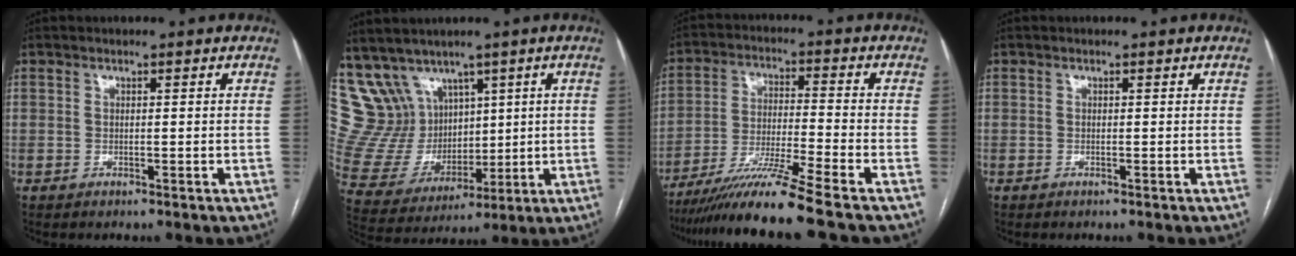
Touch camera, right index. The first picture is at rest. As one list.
[{"total": 13.9, "force": [8.5, 10.3, 3.7], "torque": [-0.103, 0.060, 0.203]}, {"total": 12.1, "force": [-9.7, -2.5, 6.8], "torque": [-0.117, -0.033, -0.174]}, {"total": 0.0}]